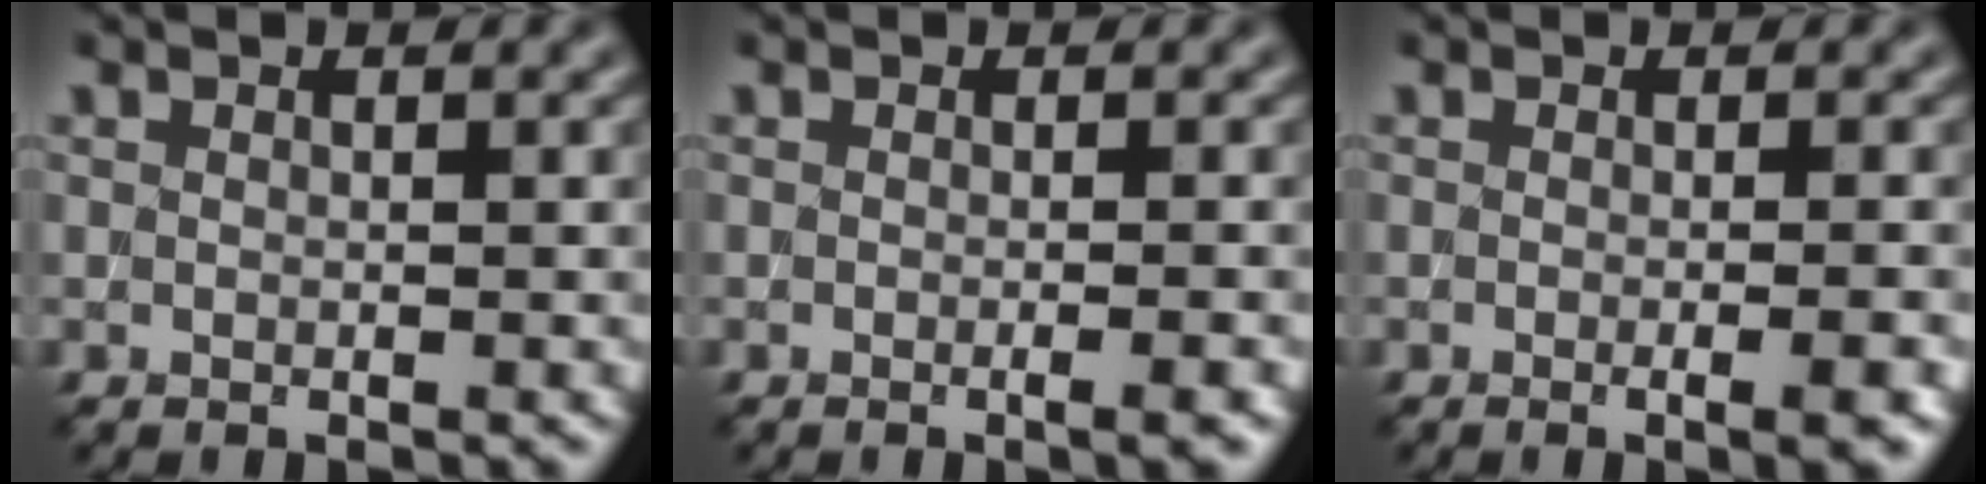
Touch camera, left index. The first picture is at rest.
{"total": 2.7, "force": [-0.3, 1.2, 2.4], "torque": [0.003, 0.005, -0.016]}
{"total": 3.7, "force": [-0.7, 1.5, 3.4], "torque": [-0.010, 0.003, -0.014]}